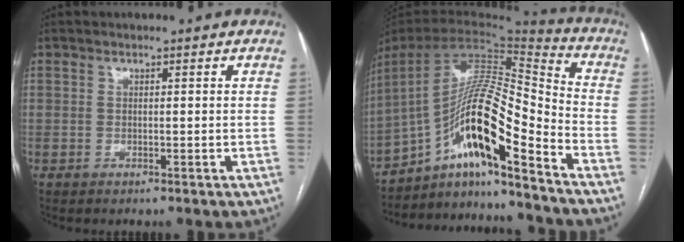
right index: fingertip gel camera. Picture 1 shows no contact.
{"total": 17.7, "force": [-10.4, 1.5, 14.2], "torque": [-0.267, 0.018, -0.182]}